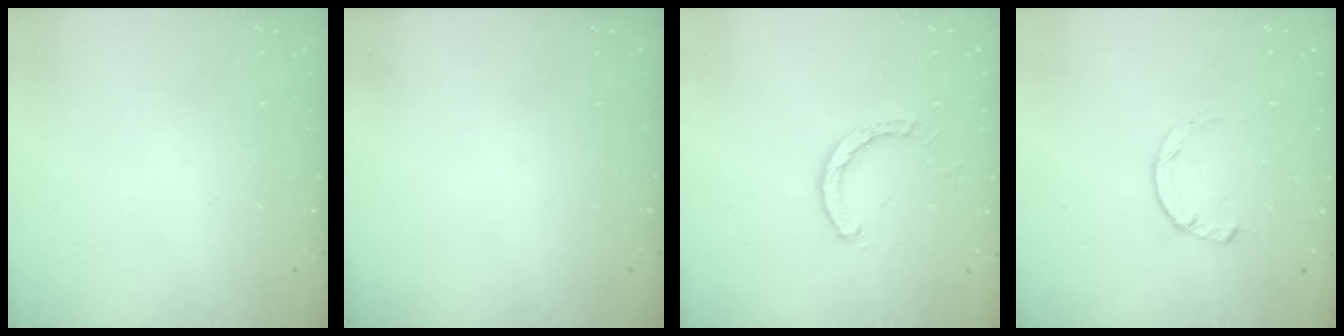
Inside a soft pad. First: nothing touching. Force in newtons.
{"total": 0.0}
{"total": 2.6, "press": 2.6, "slide": 0.3}
{"total": 4.0, "press": 3.9, "slide": 0.7}